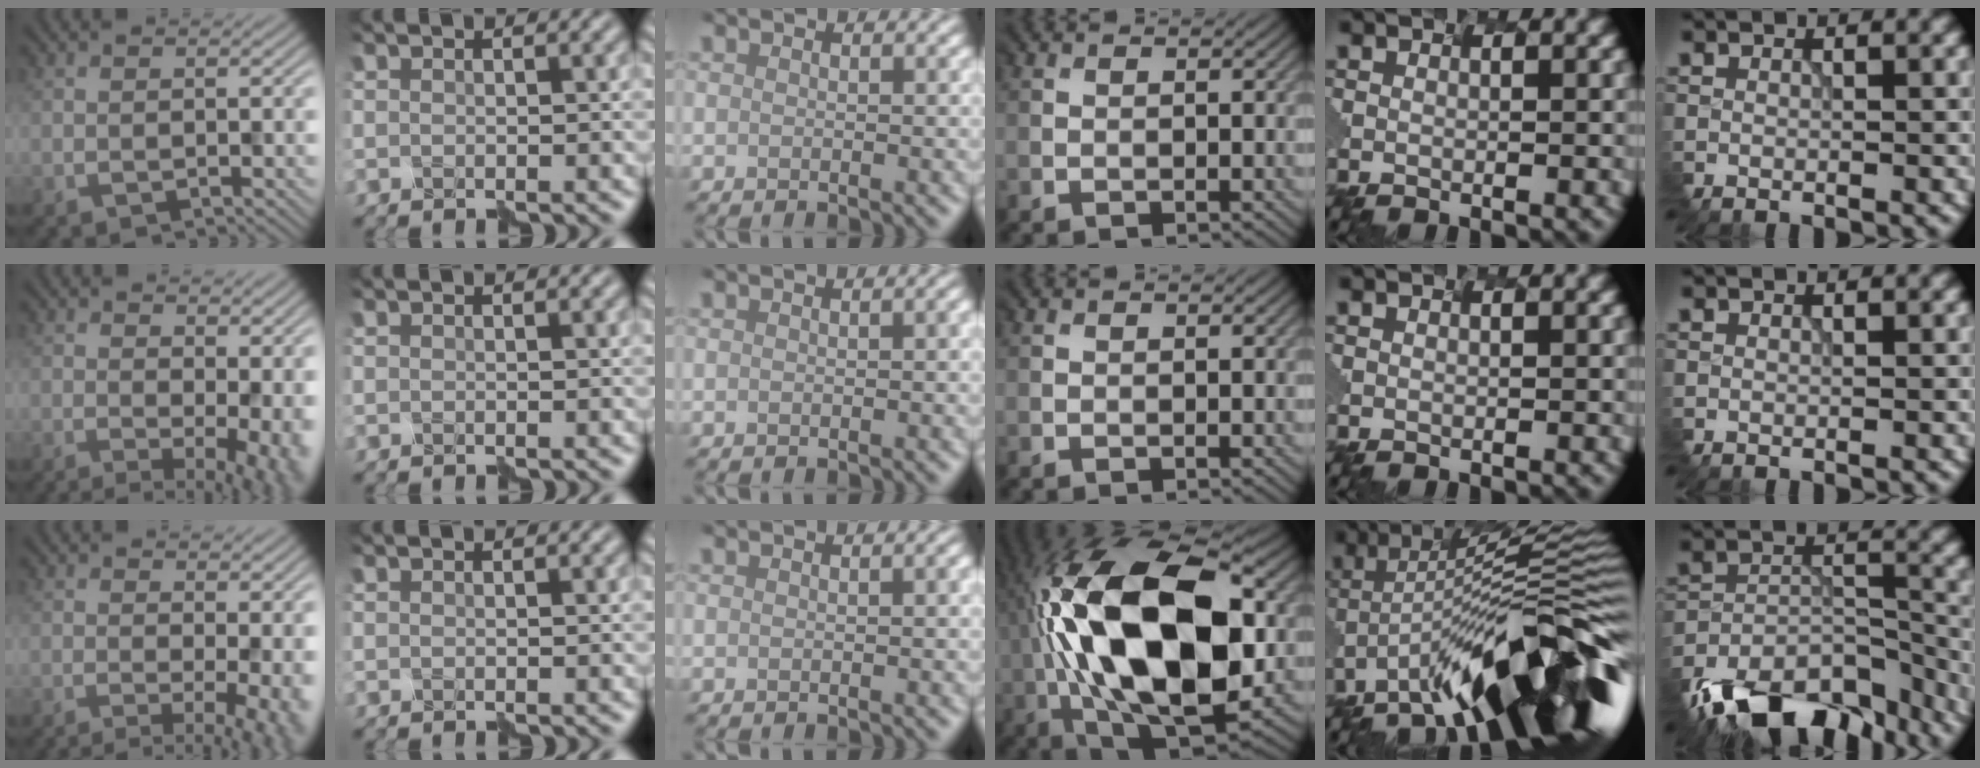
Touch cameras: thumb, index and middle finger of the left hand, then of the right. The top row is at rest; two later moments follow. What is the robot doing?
{"motion": "assemble", "object": "spray bottle"}